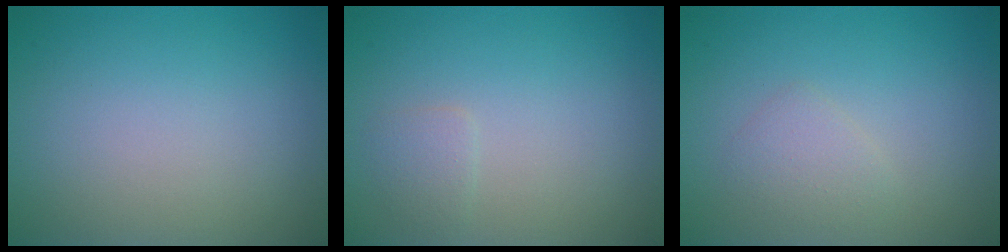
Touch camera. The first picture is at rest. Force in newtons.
{"total": 1.0, "press": 1.0, "slide": 0.0}
{"total": 1.6, "press": 1.6, "slide": 0.0}